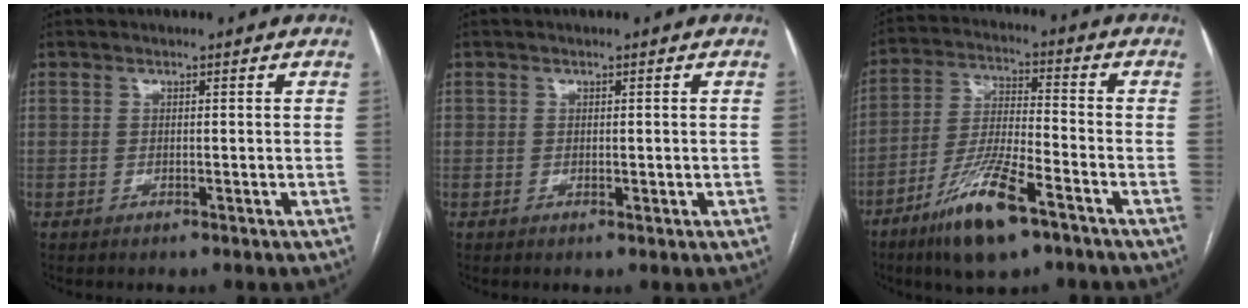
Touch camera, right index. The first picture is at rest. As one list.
[{"total": 0.8, "force": [0.1, 0.7, 0.5], "torque": [-0.005, 0.001, 0.003]}, {"total": 12.4, "force": [-7.5, 2.3, 9.5], "torque": [-0.196, -0.020, -0.133]}]